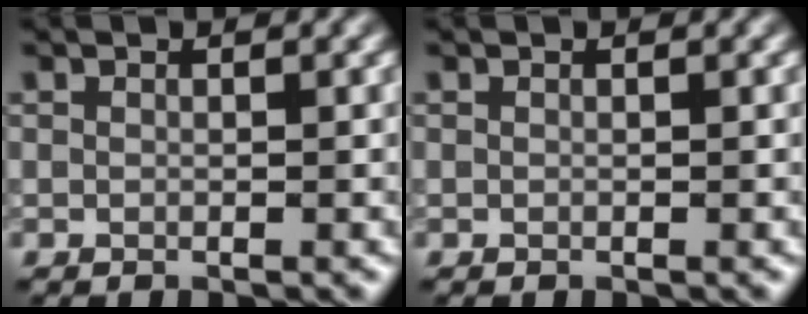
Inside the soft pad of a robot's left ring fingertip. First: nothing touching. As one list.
[{"total": 0.0}]